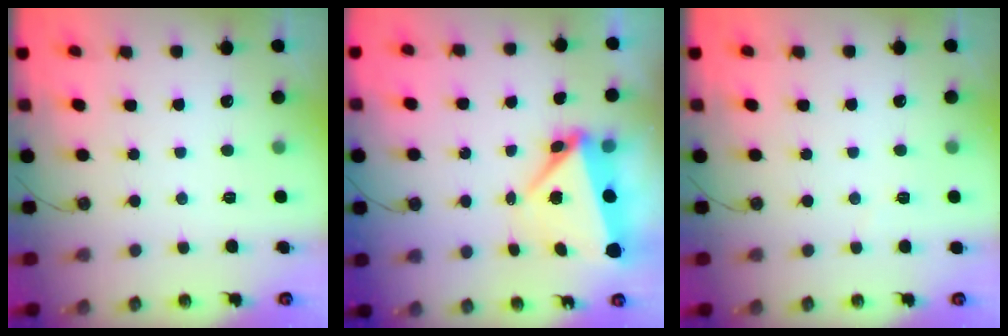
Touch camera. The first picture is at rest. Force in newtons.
{"total": 8.2, "press": 6.8, "slide": 4.6}
{"total": 3.1, "press": 3.1, "slide": 0.5}